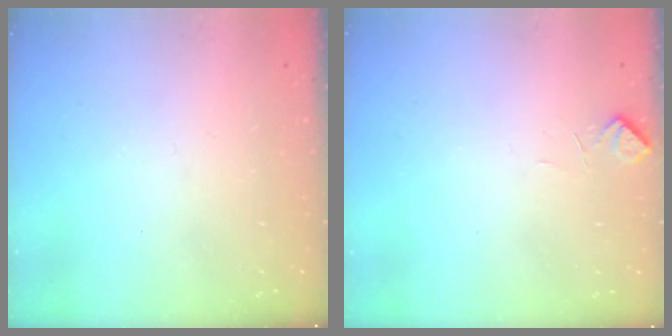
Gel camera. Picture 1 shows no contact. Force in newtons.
{"total": 2.2, "press": 2.0, "slide": 0.9}